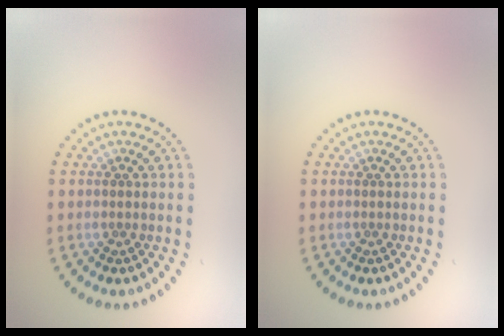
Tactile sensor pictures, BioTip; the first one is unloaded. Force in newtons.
{"total": 0.0}